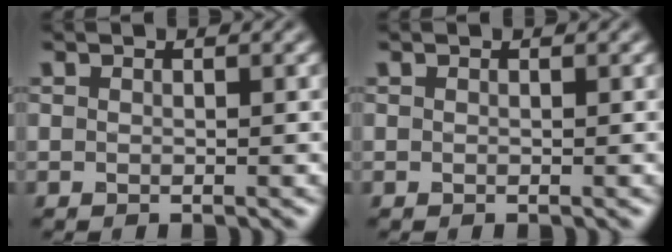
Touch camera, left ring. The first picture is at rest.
{"total": 0.0}